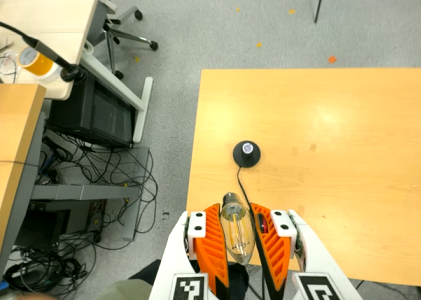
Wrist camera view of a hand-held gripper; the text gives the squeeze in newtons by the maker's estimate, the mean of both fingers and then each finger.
{"total": 19.6, "left": 21.3, "right": 17.9}